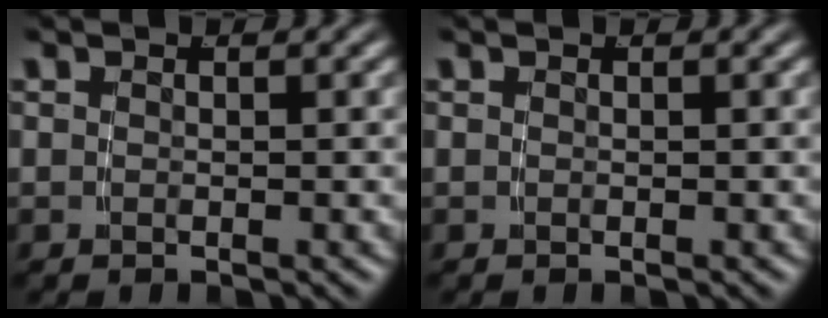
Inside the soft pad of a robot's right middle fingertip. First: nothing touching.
{"total": 0.0}